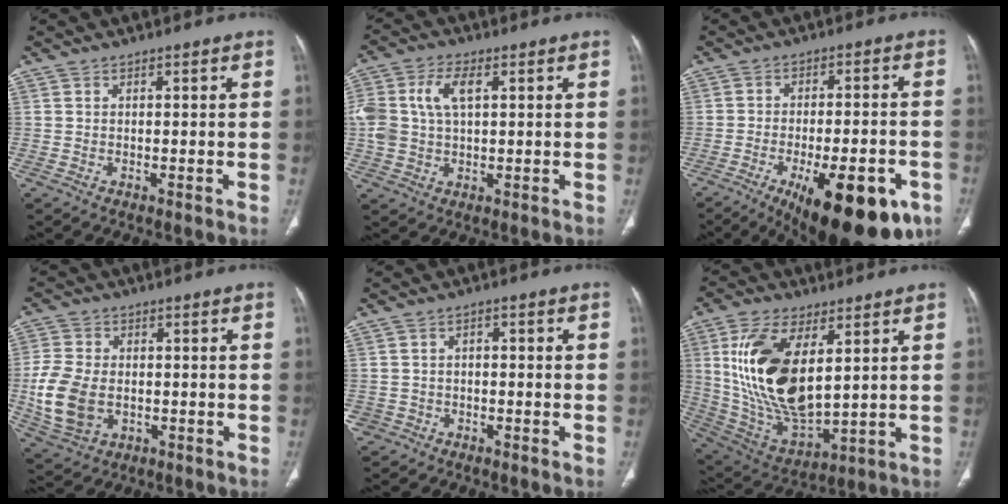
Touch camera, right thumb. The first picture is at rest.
{"total": 9.7, "force": [2.2, 5.6, 7.6], "torque": [-0.171, 0.015, 0.046]}
{"total": 21.5, "force": [-10.4, 8.2, 16.9], "torque": [-0.192, 0.030, -0.138]}
{"total": 11.9, "force": [-1.7, 8.3, 8.3], "torque": [-0.172, -0.001, -0.026]}
{"total": 3.4, "force": [-1.4, 3.1, 0.4], "torque": [0.009, 0.020, -0.025]}
{"total": 20.9, "force": [5.2, 10.2, 17.5], "torque": [-0.331, -0.028, 0.109]}